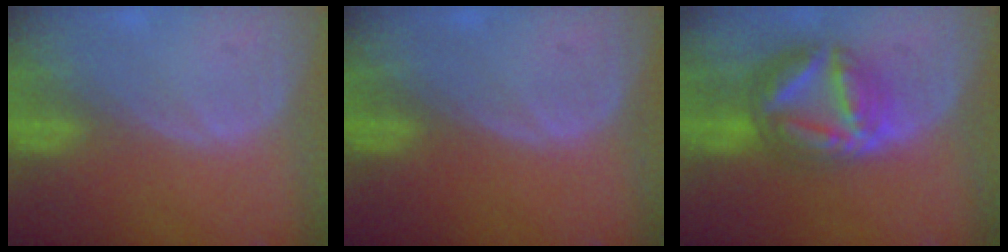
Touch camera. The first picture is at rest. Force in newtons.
{"total": 0.0}
{"total": 8.8, "press": 8.8, "slide": 0.8}